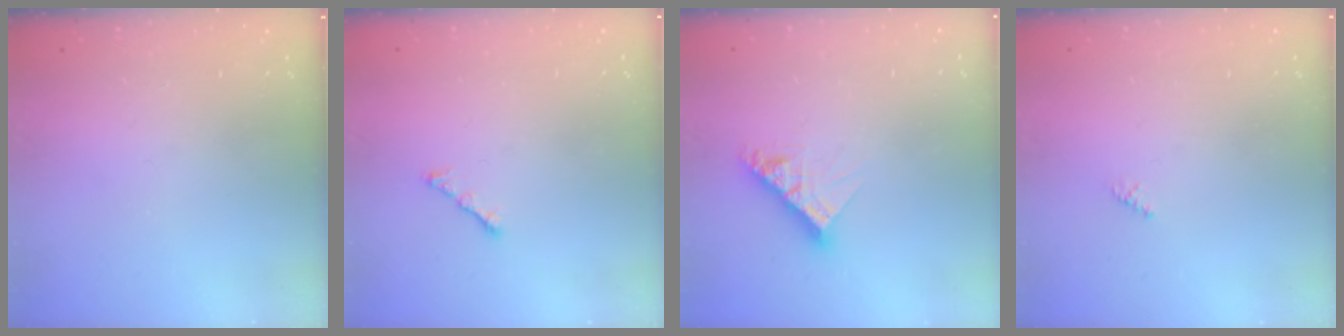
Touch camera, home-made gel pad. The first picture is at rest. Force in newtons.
{"total": 1.8, "press": 1.7, "slide": 0.6}
{"total": 9.3, "press": 9.3, "slide": 0.7}
{"total": 0.8, "press": 0.8, "slide": 0.3}